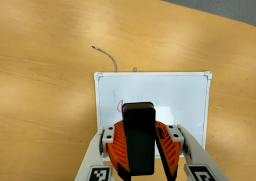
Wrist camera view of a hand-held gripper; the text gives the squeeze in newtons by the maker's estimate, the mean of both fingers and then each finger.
{"total": 9.8, "left": 10.3, "right": 9.3}